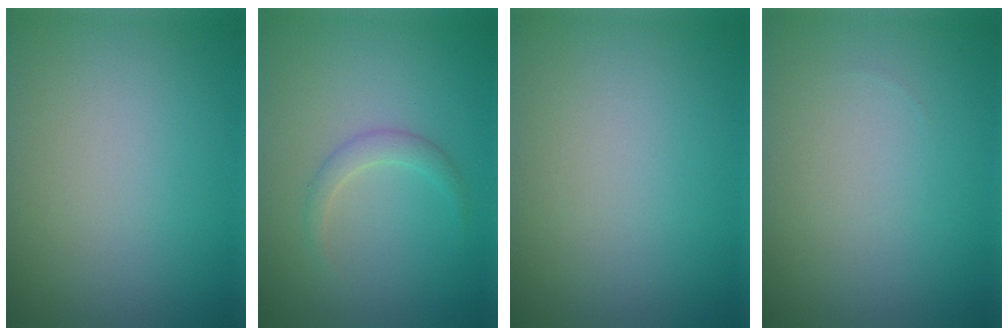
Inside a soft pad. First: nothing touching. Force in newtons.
{"total": 1.5, "press": 1.5, "slide": 0.1}
{"total": 0.0}
{"total": 0.0}